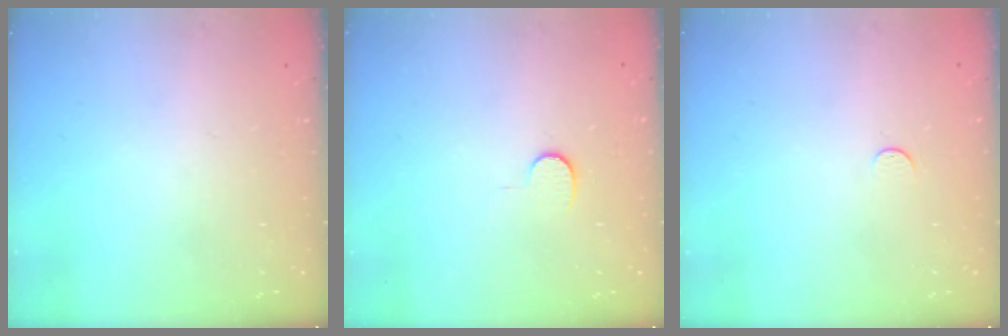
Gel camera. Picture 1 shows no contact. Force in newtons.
{"total": 6.0, "press": 6.0, "slide": 0.5}
{"total": 3.5, "press": 3.5, "slide": 0.4}